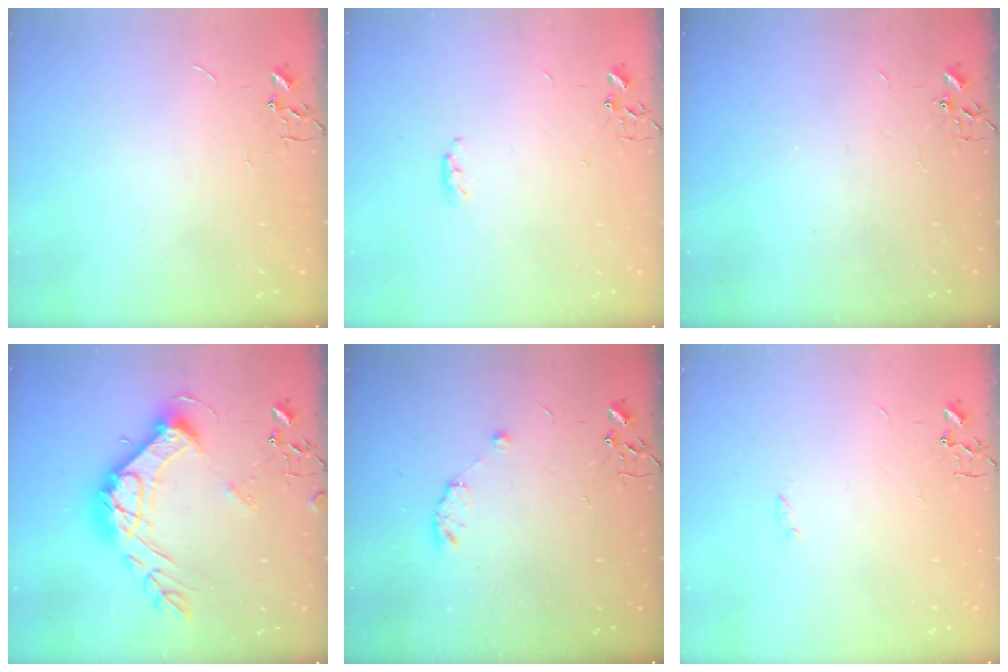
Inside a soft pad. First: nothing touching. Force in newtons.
{"total": 3.4, "press": 3.4, "slide": 0.5}
{"total": 2.1, "press": 2.1, "slide": 0.4}
{"total": 22.5, "press": 22.4, "slide": 1.7}
{"total": 5.6, "press": 5.5, "slide": 0.7}
{"total": 1.1, "press": 1.0, "slide": 0.3}